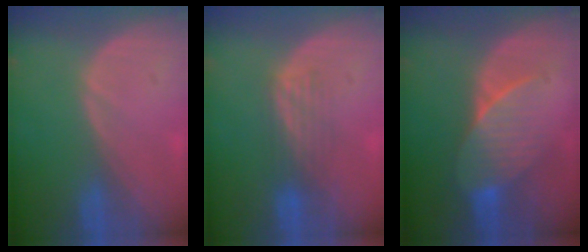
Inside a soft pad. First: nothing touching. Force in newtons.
{"total": 3.5, "press": 3.5, "slide": 0.0}
{"total": 7.0, "press": 6.6, "slide": 2.4}